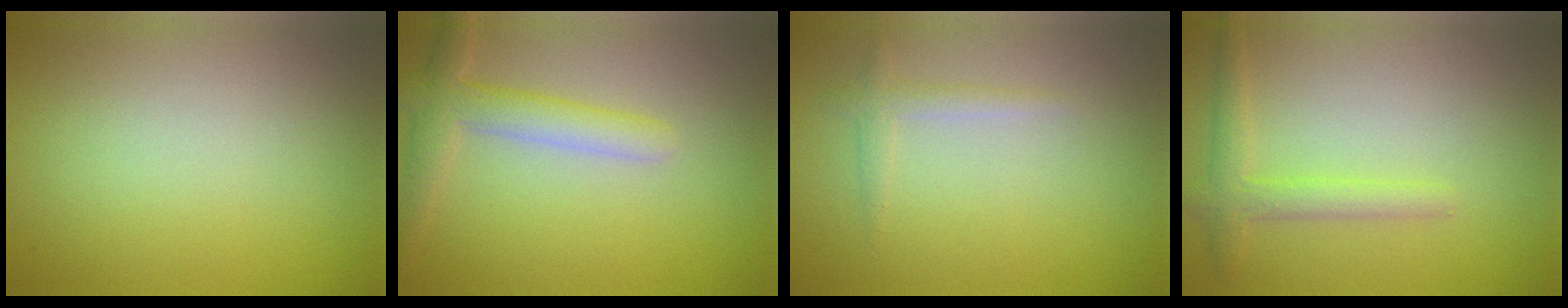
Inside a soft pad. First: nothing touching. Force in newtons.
{"total": 3.5, "press": 3.5, "slide": 0.1}
{"total": 1.3, "press": 1.3, "slide": 0.1}
{"total": 2.4, "press": 2.4, "slide": 0.0}